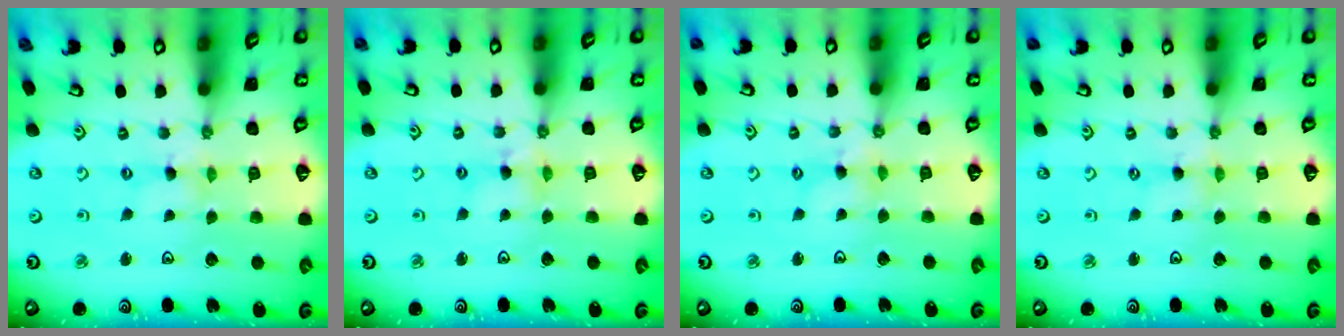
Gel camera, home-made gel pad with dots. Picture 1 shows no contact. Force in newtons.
{"total": 4.2, "press": 4.2, "slide": 0.4}
{"total": 2.5, "press": 2.5, "slide": 0.3}
{"total": 0.0}